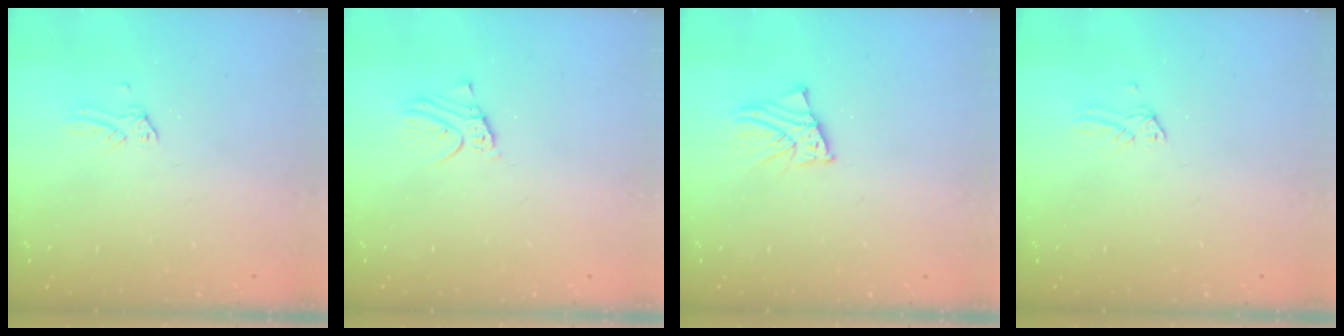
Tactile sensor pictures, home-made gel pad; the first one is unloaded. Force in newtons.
{"total": 3.5, "press": 3.5, "slide": 0.2}
{"total": 2.6, "press": 2.6, "slide": 0.2}
{"total": 0.0}